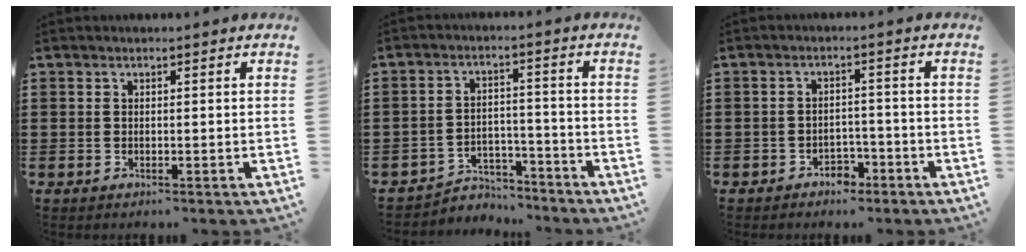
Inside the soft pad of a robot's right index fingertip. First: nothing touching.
{"total": 4.0, "force": [-3.8, 1.3, 0.2], "torque": [-0.011, 0.007, -0.080]}
{"total": 2.5, "force": [-2.1, 1.2, 0.6], "torque": [-0.017, 0.001, -0.045]}